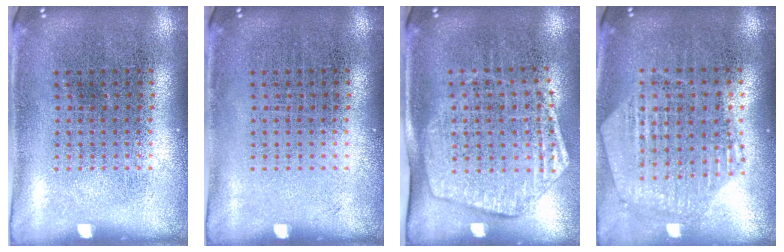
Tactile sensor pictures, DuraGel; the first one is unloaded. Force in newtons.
{"total": 0.0}
{"total": 1.8, "press": 1.5, "slide": 0.8}
{"total": 1.0, "press": 1.0, "slide": 0.2}